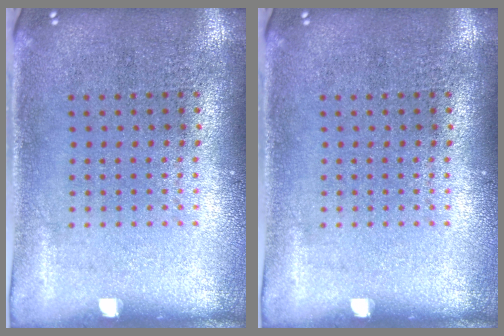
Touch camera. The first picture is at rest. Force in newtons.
{"total": 0.0}